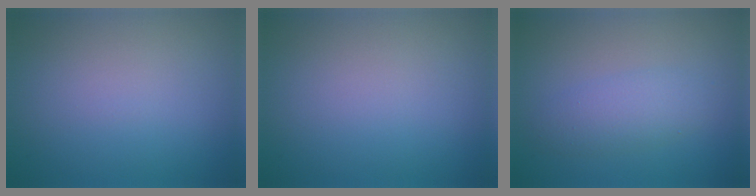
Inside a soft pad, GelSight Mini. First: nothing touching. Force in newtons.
{"total": 0.0}
{"total": 2.8, "press": 2.8, "slide": 0.1}